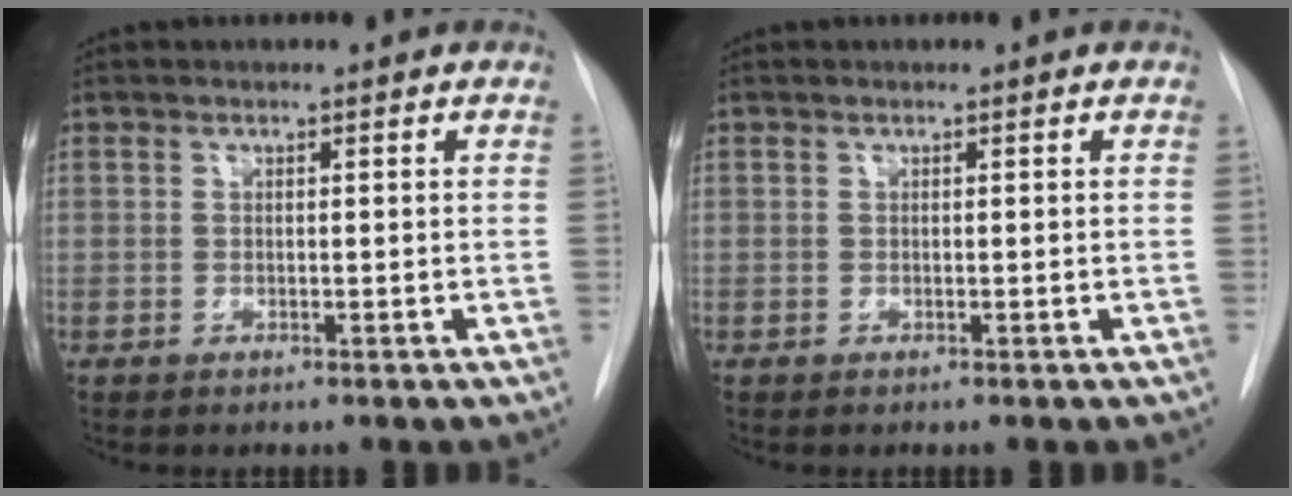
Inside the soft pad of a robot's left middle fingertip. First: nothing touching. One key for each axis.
{"total": 0.0}